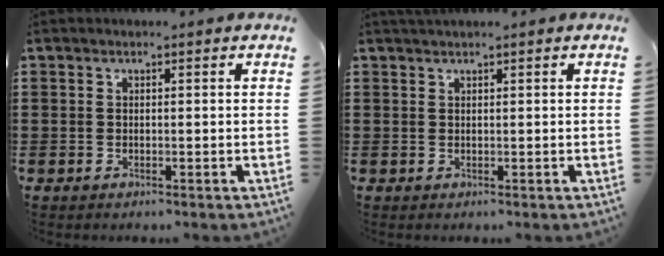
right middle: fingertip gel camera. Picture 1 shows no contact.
{"total": 0.7, "force": [0.6, 0.1, 0.3], "torque": [-0.005, 0.002, 0.012]}